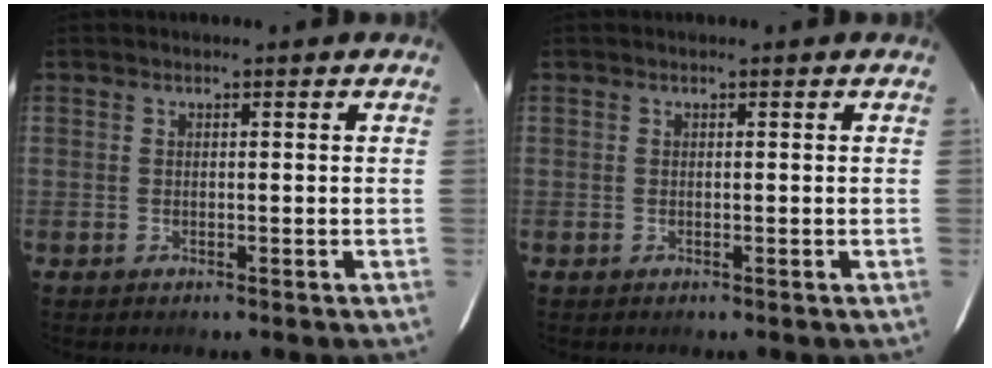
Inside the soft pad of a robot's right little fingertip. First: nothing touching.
{"total": 0.0}